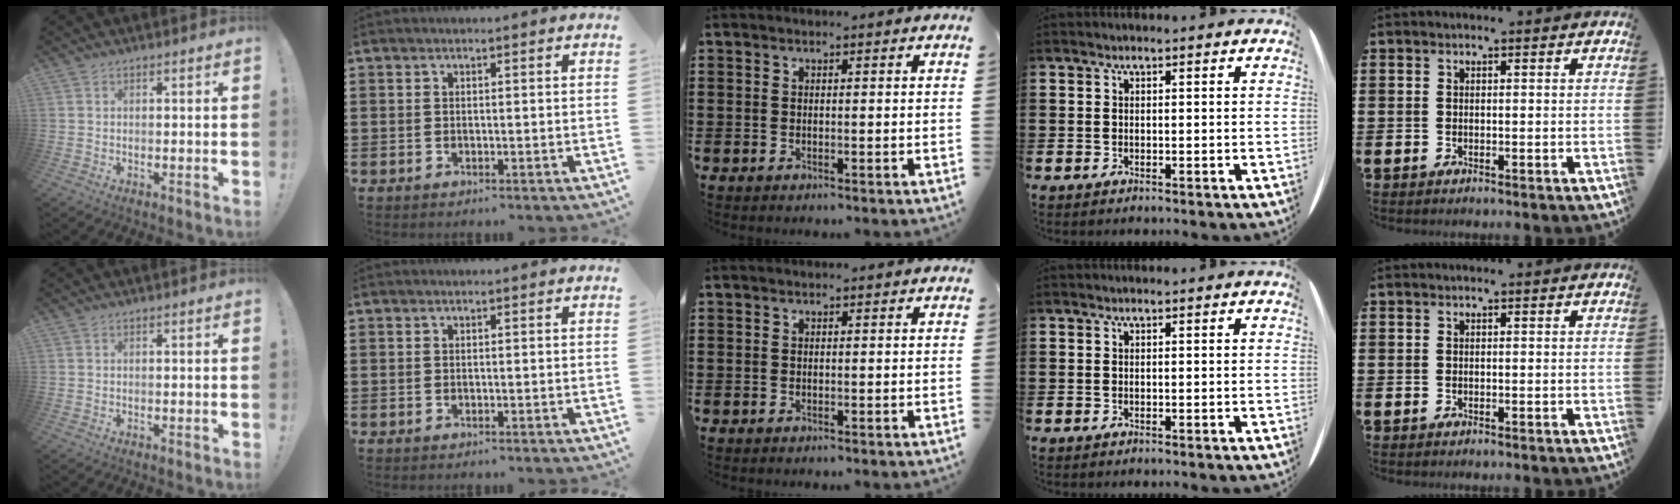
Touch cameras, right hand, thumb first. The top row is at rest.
{}